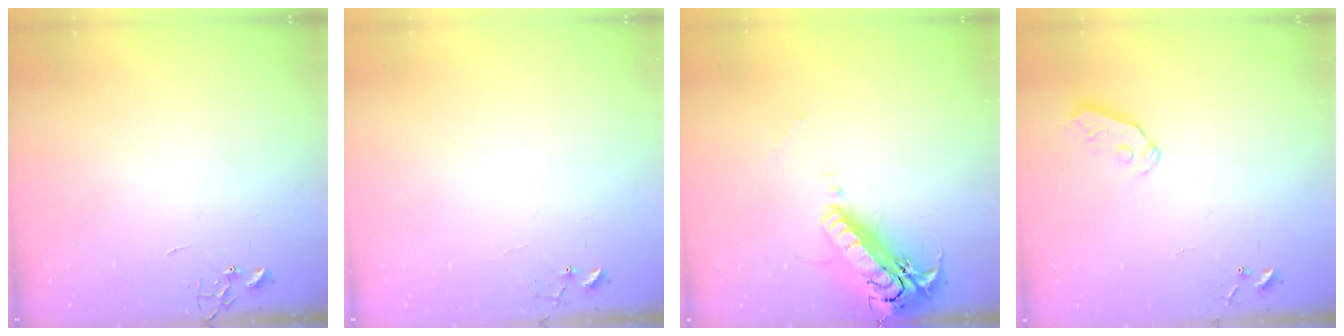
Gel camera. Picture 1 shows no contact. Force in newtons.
{"total": 6.1, "press": 6.0, "slide": 0.4}
{"total": 21.3, "press": 20.9, "slide": 4.0}
{"total": 5.3, "press": 5.3, "slide": 0.4}